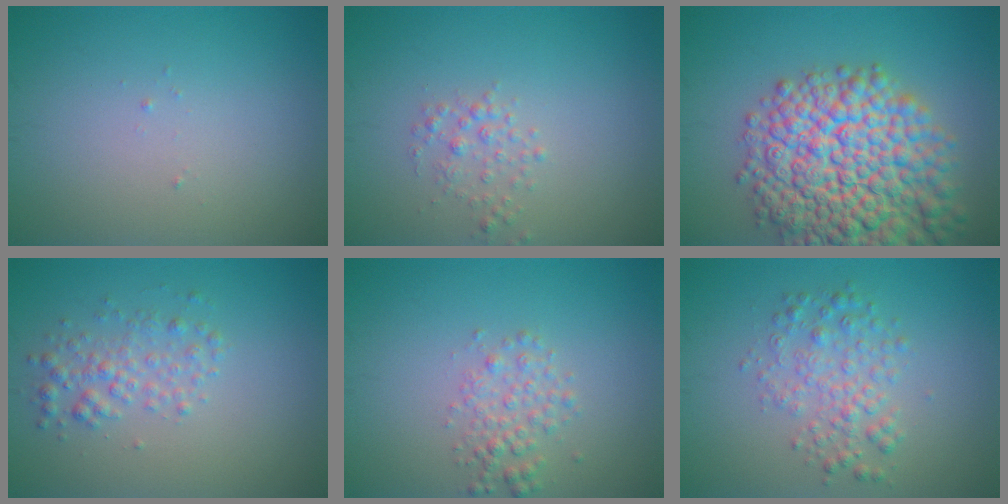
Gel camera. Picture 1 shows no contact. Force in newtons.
{"total": 1.5, "press": 1.5, "slide": 0.0}
{"total": 13.3, "press": 13.3, "slide": 0.6}
{"total": 2.3, "press": 2.3, "slide": 0.1}
{"total": 2.1, "press": 2.1, "slide": 0.1}
{"total": 3.1, "press": 3.1, "slide": 0.0}